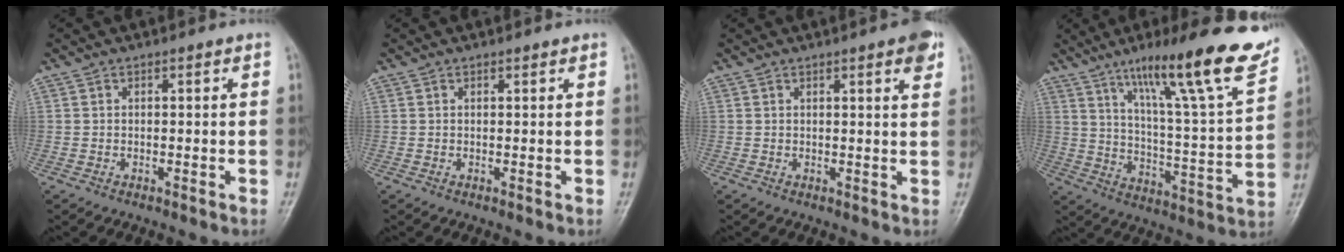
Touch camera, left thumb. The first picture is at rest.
{"total": 0.6, "force": [0.4, 0.3, 0.2], "torque": [0.000, -0.003, 0.004]}
{"total": 4.5, "force": [2.5, 1.0, 3.6], "torque": [-0.035, -0.006, 0.026]}
{"total": 23.3, "force": [14.6, 3.0, 17.9], "torque": [-0.246, -0.050, 0.228]}